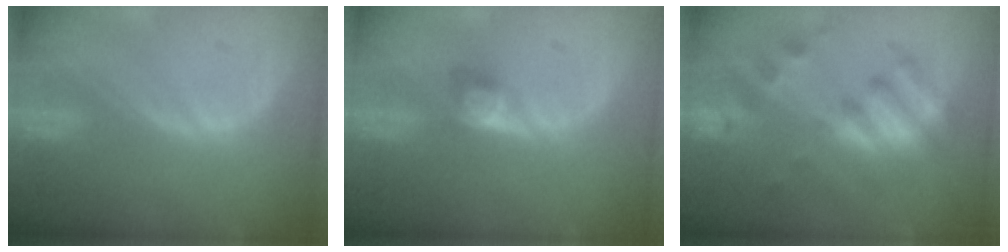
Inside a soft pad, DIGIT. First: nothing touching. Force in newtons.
{"total": 2.6, "press": 2.5, "slide": 0.7}
{"total": 7.9, "press": 7.7, "slide": 1.8}